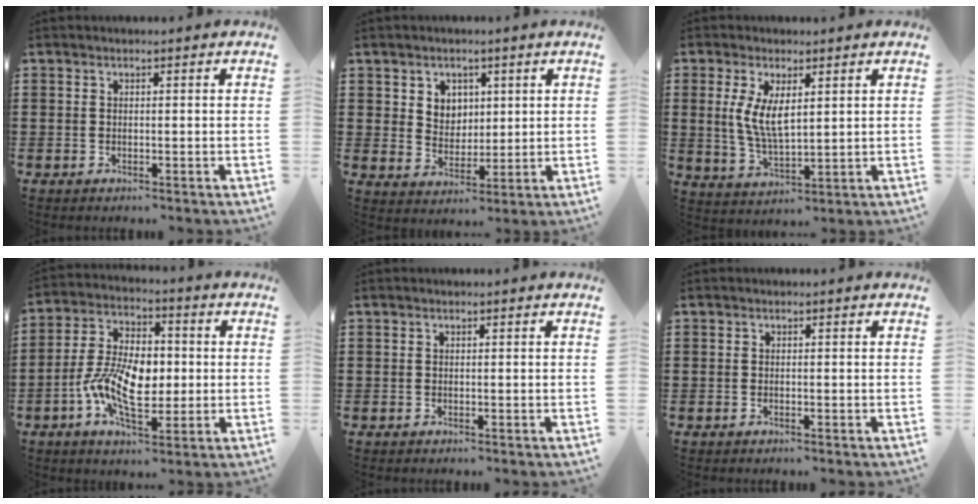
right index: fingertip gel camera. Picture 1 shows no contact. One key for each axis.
{"total": 4.3, "fx": 2.2, "fy": 3.6, "fz": 0.6, "tx": -0.023, "ty": 0.006, "tz": 0.038}
{"total": 6.1, "fx": 1.7, "fy": 2.2, "fz": 5.5, "tx": -0.112, "ty": 0.000, "tz": 0.033}
{"total": 10.6, "fx": -1.6, "fy": 5.8, "fz": 8.7, "tx": -0.195, "ty": 0.003, "tz": -0.034}
{"total": 0.0}
{"total": 0.0}